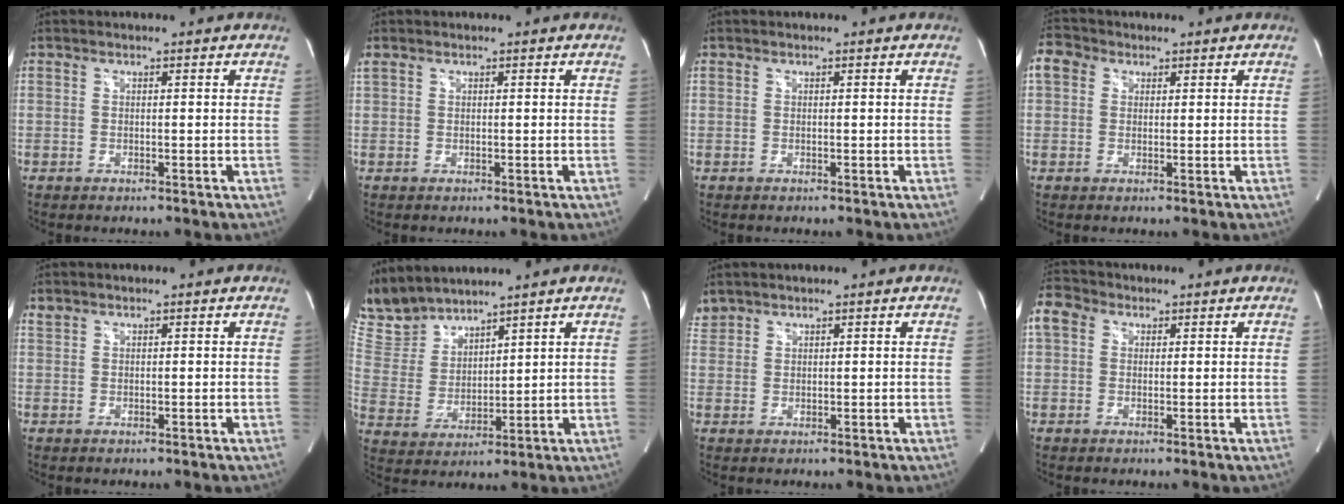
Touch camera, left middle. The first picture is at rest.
{"total": 0.7, "force": [0.5, 0.4, 0.3], "torque": [-0.019, 0.019, 0.016]}
{"total": 0.0}
{"total": 4.1, "force": [1.6, 3.3, 1.7], "torque": [-0.043, 0.022, 0.030]}
{"total": 0.7, "force": [0.7, 0.2, 0.0], "torque": [-0.005, 0.007, 0.017]}
{"total": 8.4, "force": [8.2, 1.6, 0.8], "torque": [-0.038, 0.012, 0.188]}
{"total": 2.2, "force": [2.1, 0.7, -0.1], "torque": [-0.002, 0.014, 0.044]}
{"total": 4.8, "force": [1.9, 3.8, 2.4], "torque": [-0.061, 0.028, 0.036]}